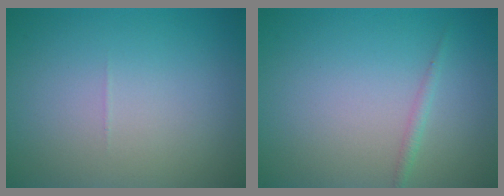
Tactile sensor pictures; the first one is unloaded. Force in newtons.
{"total": 0.9, "press": 0.9, "slide": 0.1}